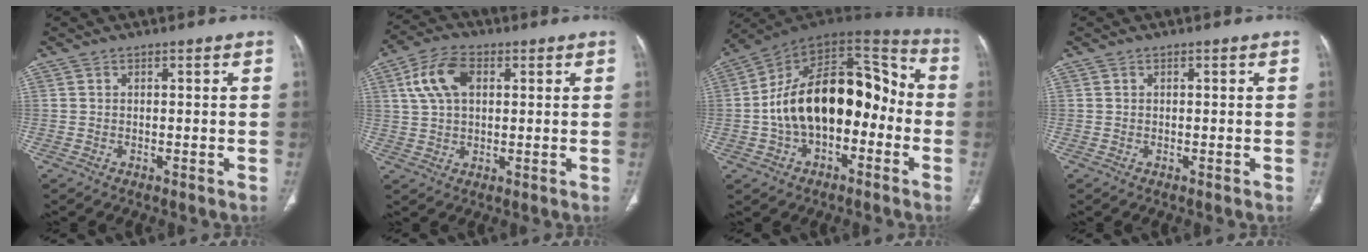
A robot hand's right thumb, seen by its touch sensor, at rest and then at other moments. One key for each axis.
{"total": 9.2, "fx": 2.7, "fy": 5.5, "fz": 6.8, "tx": -0.132, "ty": 0.012, "tz": 0.049}
{"total": 22.9, "fx": -3.1, "fy": 13.7, "fz": 18.1, "tx": -0.267, "ty": 0.064, "tz": -0.052}
{"total": 0.0}